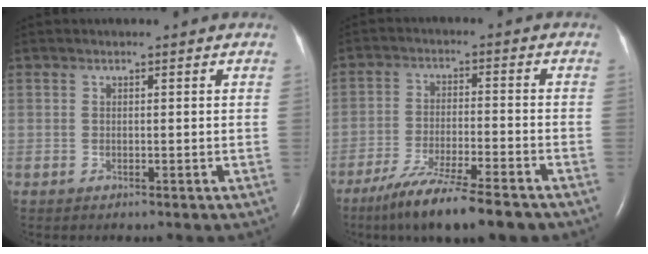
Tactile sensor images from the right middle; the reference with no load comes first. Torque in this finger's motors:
{"motor_torque": [1.09, -1.05, 0.27, 0.13]}